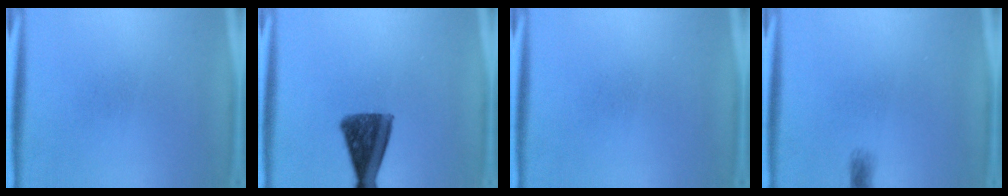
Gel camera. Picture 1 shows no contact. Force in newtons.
{"total": 10.9}
{"total": 0.0}
{"total": 1.4}